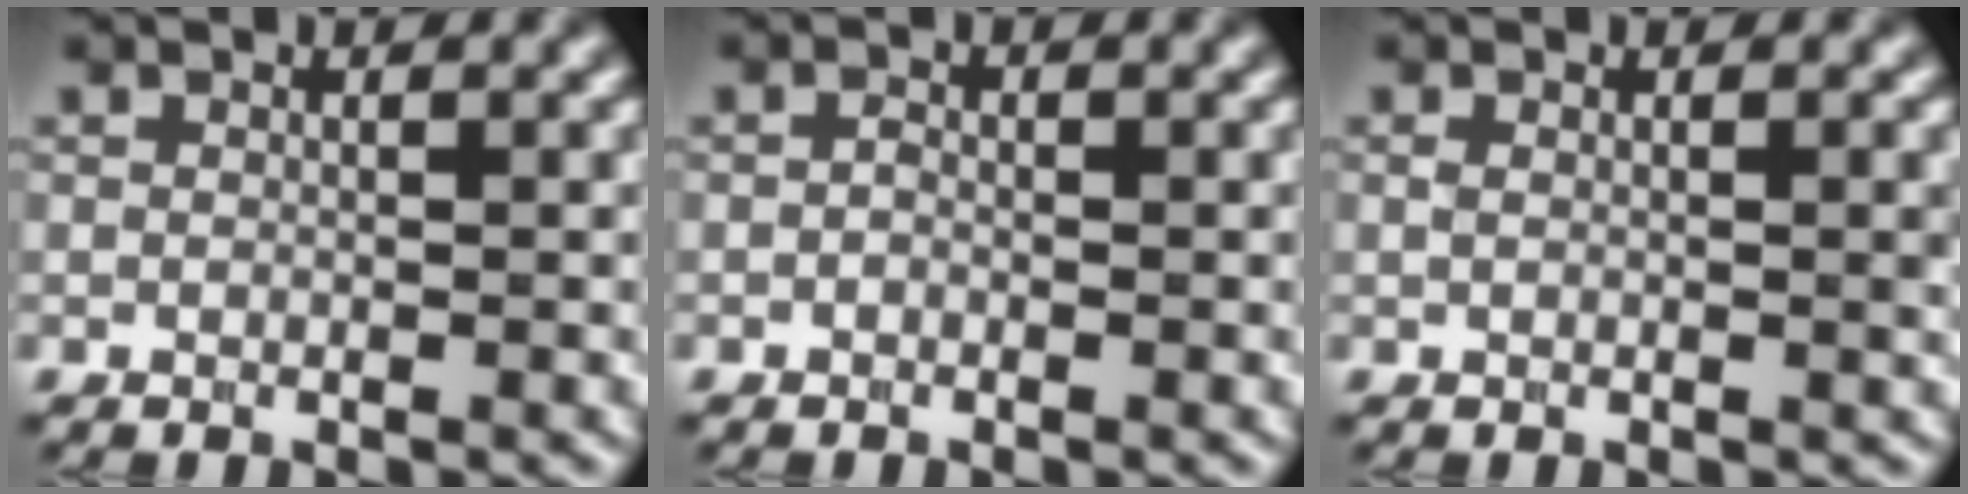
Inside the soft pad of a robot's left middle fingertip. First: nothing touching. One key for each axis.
{"total": 0.7, "fx": -0.2, "fy": 0.5, "fz": 0.5, "tx": -0.008, "ty": 0.000, "tz": -0.007}
{"total": 2.0, "fx": 0.3, "fy": 0.8, "fz": 1.8, "tx": -0.030, "ty": -0.002, "tz": 0.007}